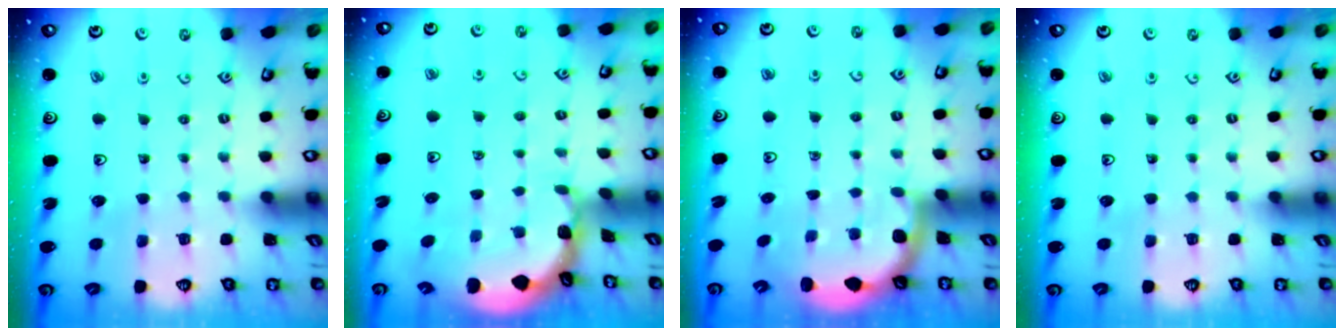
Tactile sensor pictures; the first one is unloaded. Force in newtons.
{"total": 1.3, "press": 1.2, "slide": 0.1}
{"total": 2.6, "press": 2.6, "slide": 0.4}
{"total": 0.0}